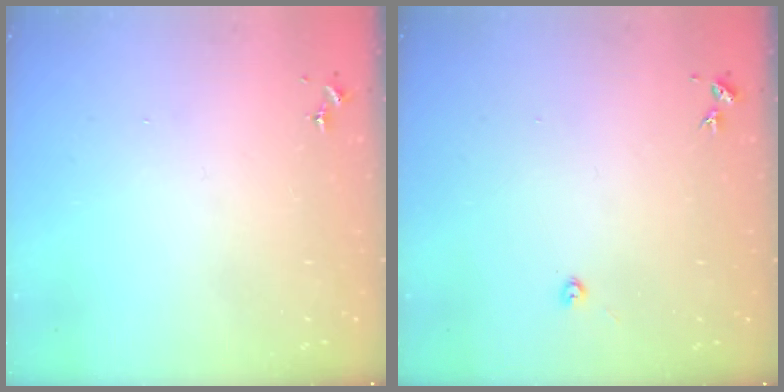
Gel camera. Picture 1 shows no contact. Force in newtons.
{"total": 2.2, "press": 2.2, "slide": 0.3}